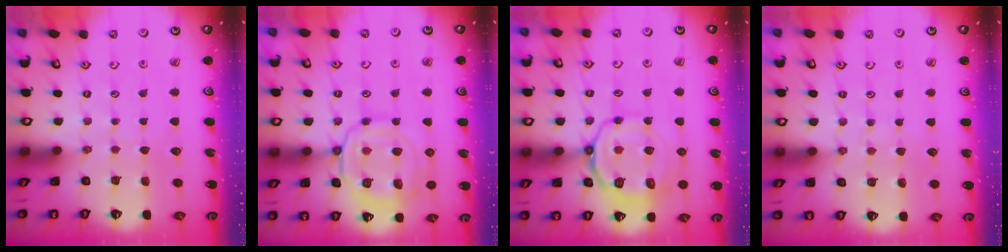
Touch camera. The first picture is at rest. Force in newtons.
{"total": 14.1, "press": 14.0, "slide": 1.5}
{"total": 11.9, "press": 11.8, "slide": 1.0}
{"total": 3.9, "press": 3.8, "slide": 0.7}